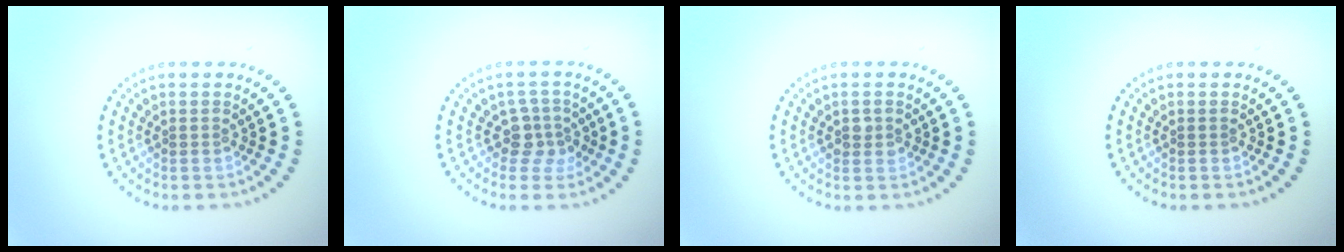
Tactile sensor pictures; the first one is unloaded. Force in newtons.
{"total": 2.3, "press": 1.9, "slide": 1.4}
{"total": 1.3, "press": 1.3, "slide": 0.4}
{"total": 0.0}